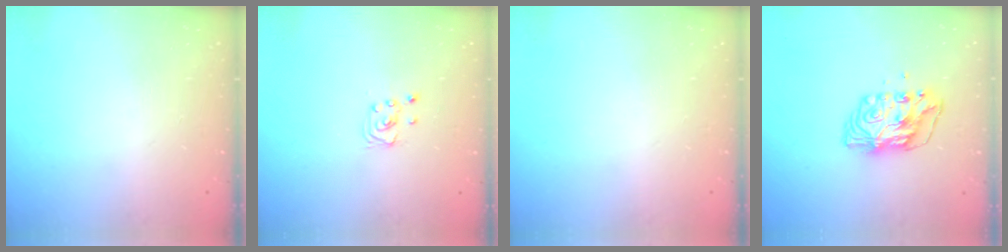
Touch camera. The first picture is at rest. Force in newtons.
{"total": 2.3, "press": 2.3, "slide": 0.2}
{"total": 0.0}
{"total": 7.0, "press": 7.0, "slide": 0.6}